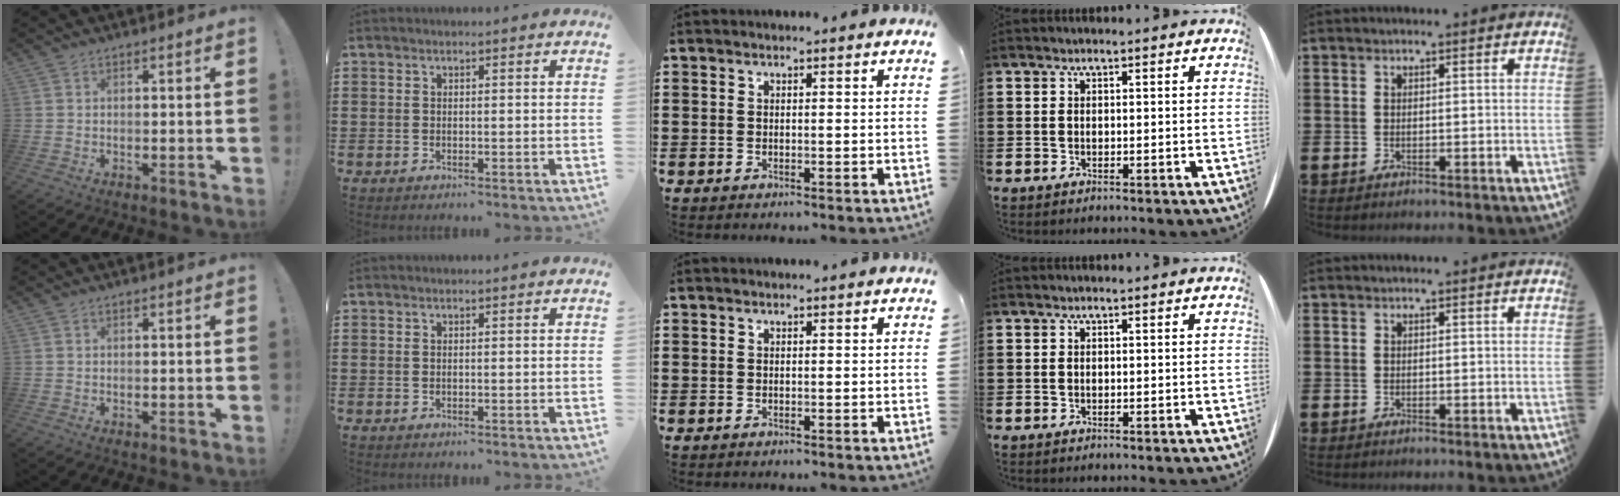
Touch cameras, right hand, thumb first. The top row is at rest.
{}